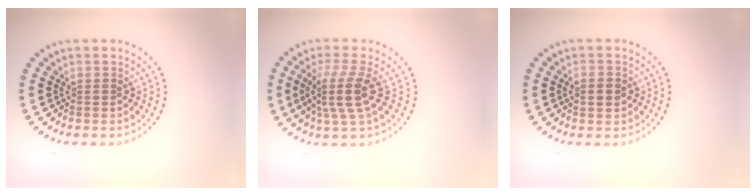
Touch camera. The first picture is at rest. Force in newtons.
{"total": 3.8, "press": 2.9, "slide": 2.4}
{"total": 2.1, "press": 2.1, "slide": 0.1}